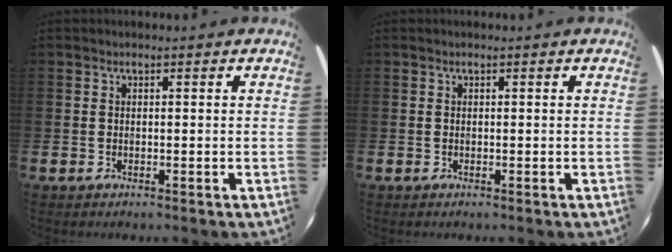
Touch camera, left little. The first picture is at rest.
{"total": 0.0}